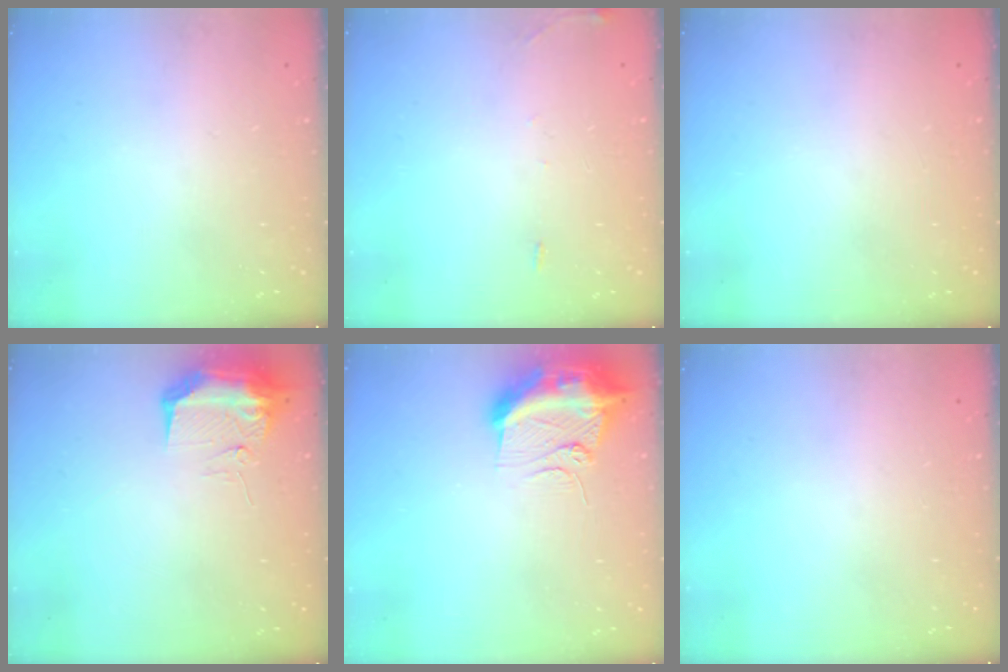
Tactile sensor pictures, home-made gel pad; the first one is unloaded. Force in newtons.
{"total": 5.8, "press": 5.7, "slide": 0.9}
{"total": 0.0}
{"total": 9.7, "press": 9.7, "slide": 1.0}
{"total": 13.2, "press": 13.1, "slide": 1.4}
{"total": 0.0}